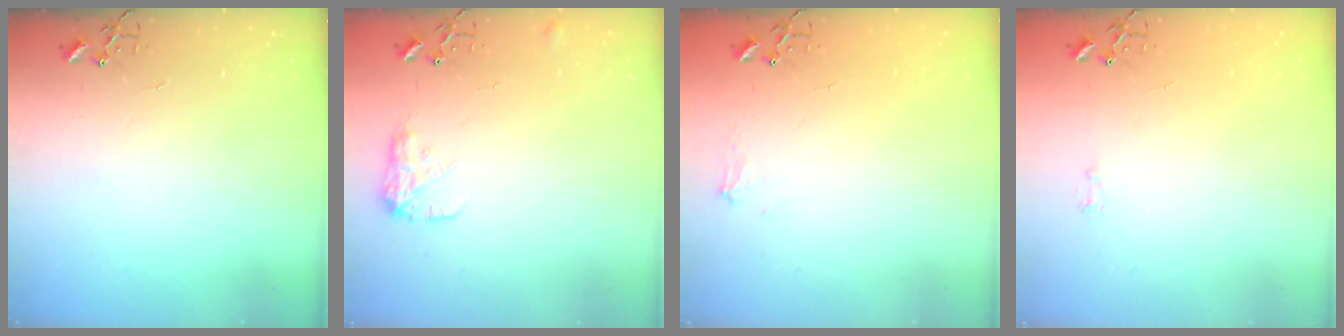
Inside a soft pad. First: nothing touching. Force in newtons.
{"total": 9.5, "press": 9.5, "slide": 0.3}
{"total": 5.3, "press": 5.3, "slide": 0.6}
{"total": 4.1, "press": 4.0, "slide": 0.7}